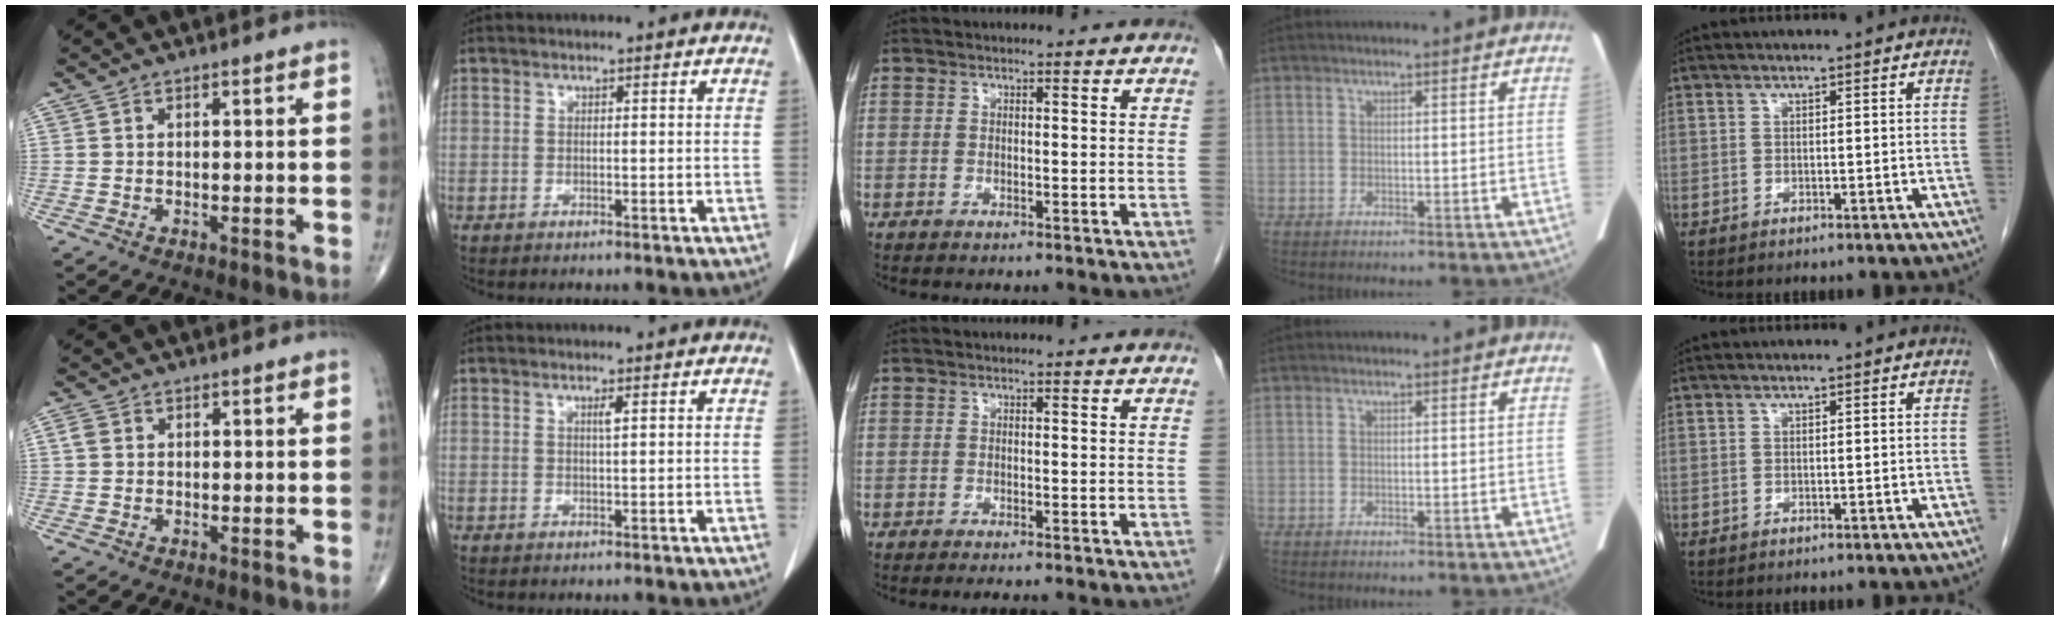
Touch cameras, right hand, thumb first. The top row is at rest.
{"thumb": {"total": 1.5, "force": [0.3, 1.3, 0.8], "torque": [-0.020, 0.005, 0.007]}, "index": {"total": 0.9, "force": [0.4, -0.1, 0.8], "torque": [-0.018, -0.001, 0.008]}, "middle": {"total": 1.9, "force": [-1.6, 0.1, 0.9], "torque": [-0.012, -0.004, -0.019]}}